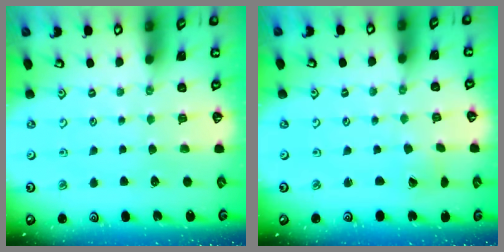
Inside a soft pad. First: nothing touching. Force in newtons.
{"total": 0.7, "press": 0.7, "slide": 0.0}